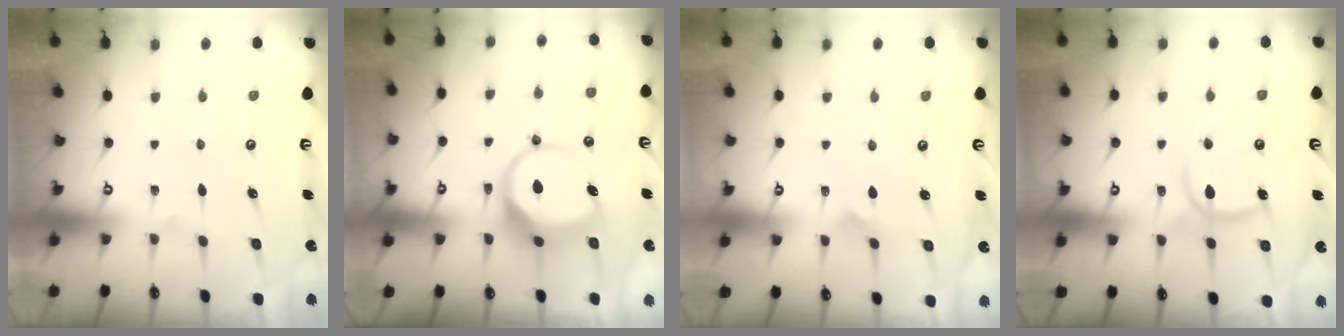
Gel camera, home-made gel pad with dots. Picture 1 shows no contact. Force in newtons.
{"total": 8.6, "press": 8.5, "slide": 1.0}
{"total": 2.8, "press": 2.8, "slide": 0.3}
{"total": 7.5, "press": 7.4, "slide": 0.7}